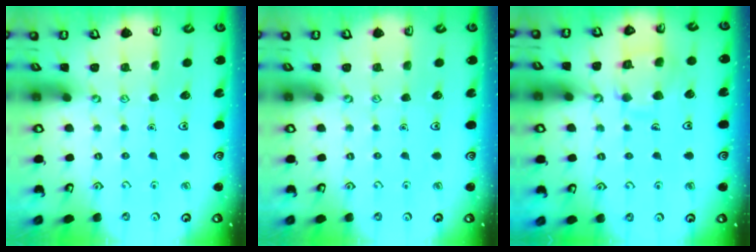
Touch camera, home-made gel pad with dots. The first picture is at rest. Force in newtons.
{"total": 0.0}
{"total": 10.3, "press": 10.2, "slide": 0.7}